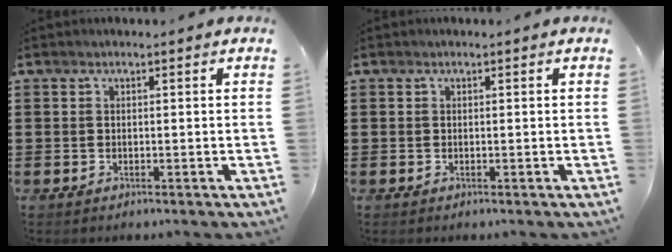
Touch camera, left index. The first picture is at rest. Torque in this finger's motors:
{"motor_torque": [0.00, 0.01, 0.00, 0.00]}